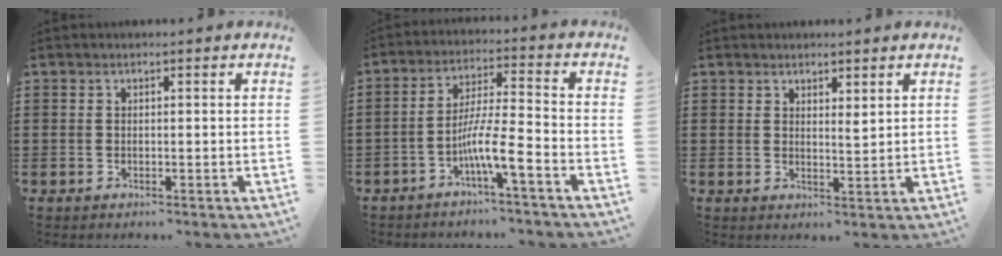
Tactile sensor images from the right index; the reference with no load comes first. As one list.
[{"total": 8.1, "force": [-4.2, 0.6, 6.9], "torque": [-0.137, -0.007, -0.078]}, {"total": 1.9, "force": [1.7, 0.6, 0.6], "torque": [-0.007, 0.001, 0.030]}]